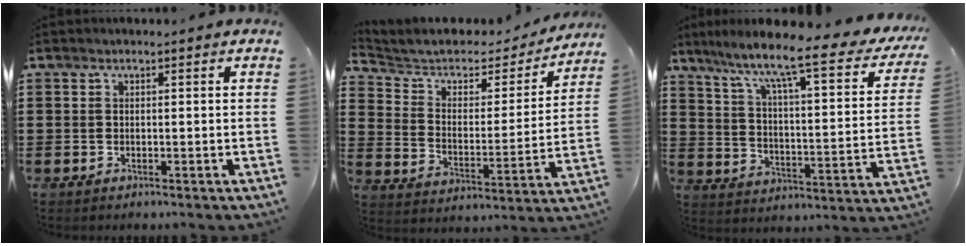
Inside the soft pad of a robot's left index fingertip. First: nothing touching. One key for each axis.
{"total": 4.9, "fx": 3.6, "fy": 2.5, "fz": 2.2, "tx": -0.067, "ty": -0.022, "tz": 0.054}
{"total": 9.8, "fx": 7.4, "fy": 0.6, "fz": 6.4, "tx": -0.135, "ty": -0.057, "tz": 0.110}